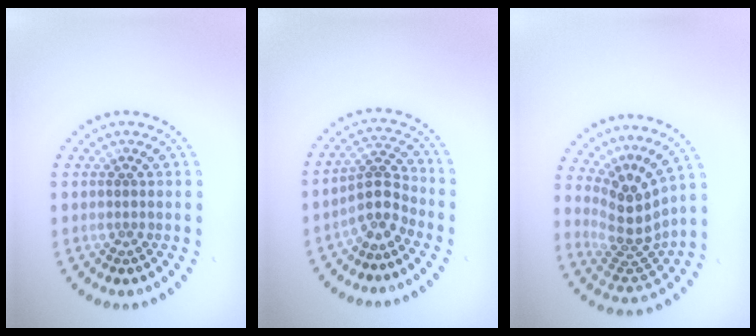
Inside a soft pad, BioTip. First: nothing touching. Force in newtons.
{"total": 3.0, "press": 2.3, "slide": 1.9}
{"total": 4.1, "press": 2.8, "slide": 2.9}